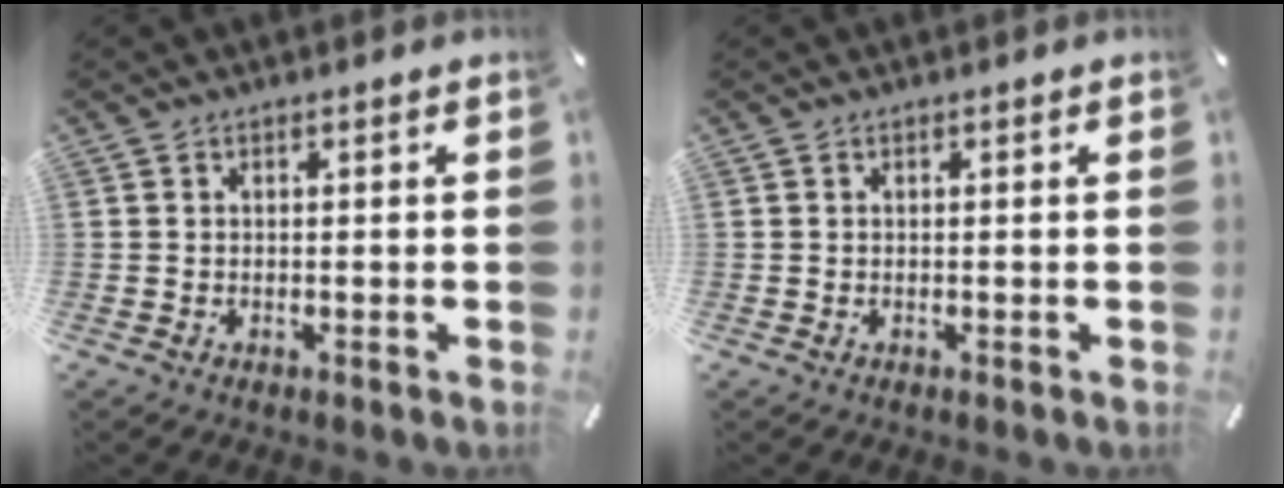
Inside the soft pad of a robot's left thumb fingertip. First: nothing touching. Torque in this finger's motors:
{"motor_torque": [0.06, 0.03, 0.03, -0.01, 0.00]}